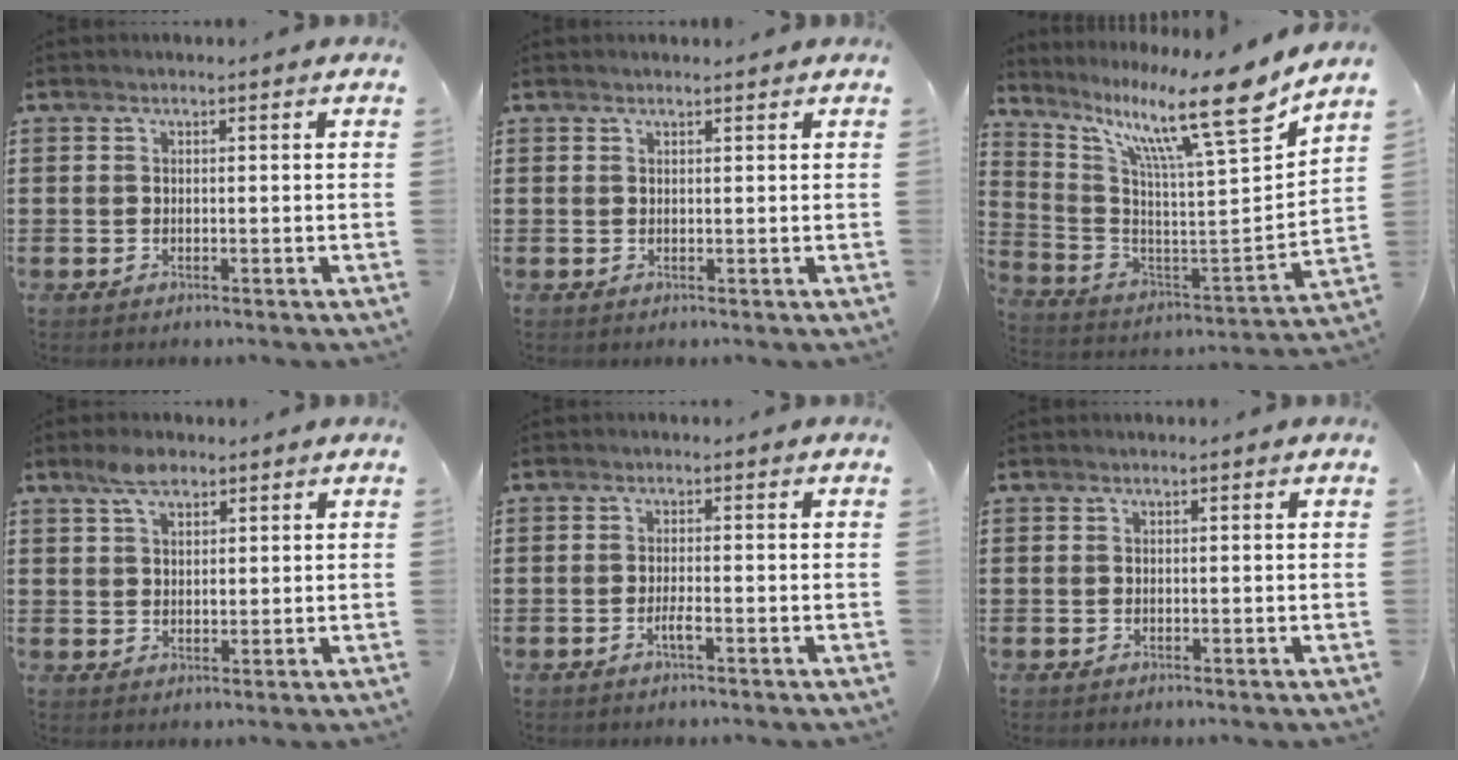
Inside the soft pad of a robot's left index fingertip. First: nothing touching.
{"total": 0.6, "force": [0.6, 0.0, 0.2], "torque": [-0.005, 0.000, 0.011]}
{"total": 13.7, "force": [9.8, 0.5, 9.5], "torque": [-0.184, -0.080, 0.145]}
{"total": 4.4, "force": [2.9, 2.4, 2.3], "torque": [-0.046, 0.008, 0.051]}
{"total": 2.0, "force": [-0.9, 0.2, 1.7], "torque": [-0.030, 0.000, -0.015]}
{"total": 0.0}